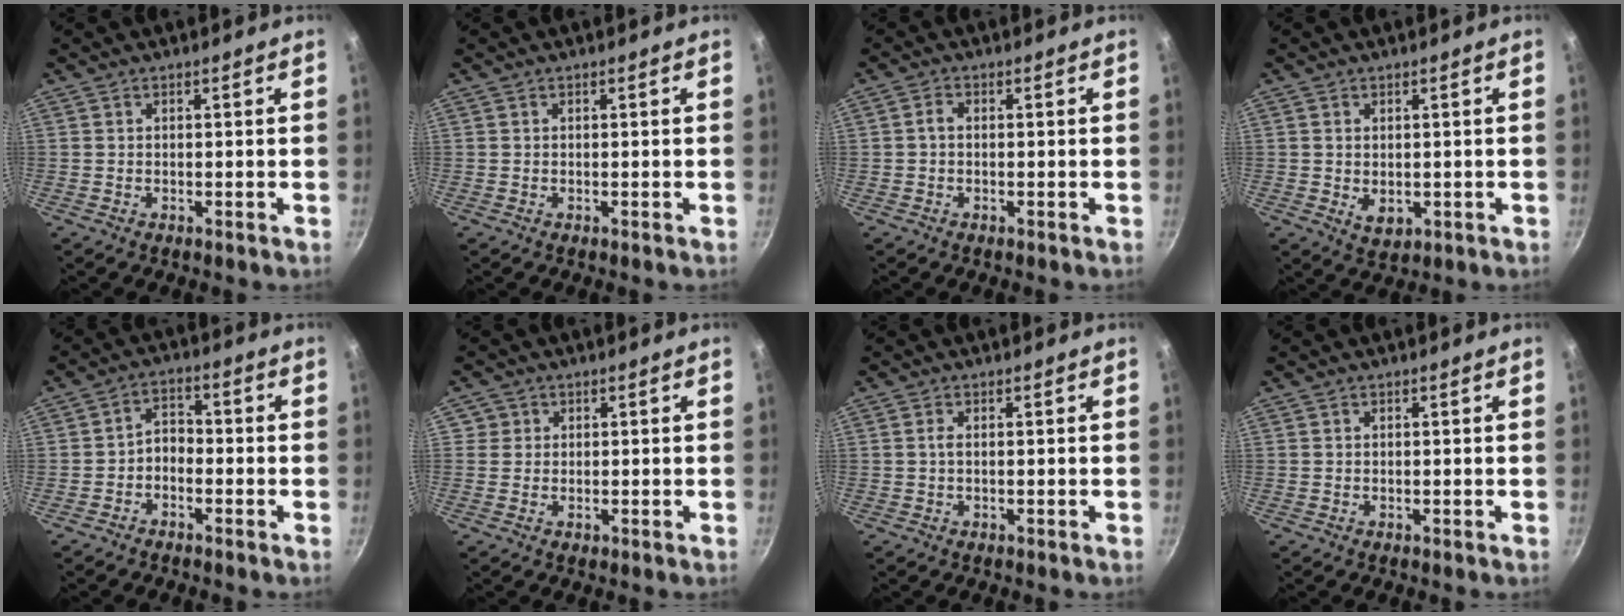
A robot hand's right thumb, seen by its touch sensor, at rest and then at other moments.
{"total": 0.0}
{"total": 1.5, "force": [-0.2, 1.0, 1.1], "torque": [-0.022, 0.008, -0.006]}
{"total": 3.7, "force": [-0.2, 2.6, 2.6], "torque": [-0.041, -0.010, 0.003]}
{"total": 3.5, "force": [-1.7, 2.4, 2.0], "torque": [-0.020, 0.030, -0.036]}
{"total": 2.1, "force": [0.4, 2.1, 0.2], "torque": [0.019, 0.003, 0.001]}
{"total": 0.8, "force": [0.0, 0.2, 0.7], "torque": [-0.016, 0.001, 0.001]}
{"total": 0.0}